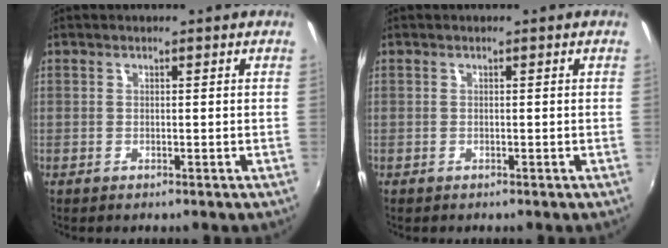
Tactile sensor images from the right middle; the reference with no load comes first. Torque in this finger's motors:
{"motor_torque": [0.60, -0.49, -0.02, 0.00]}